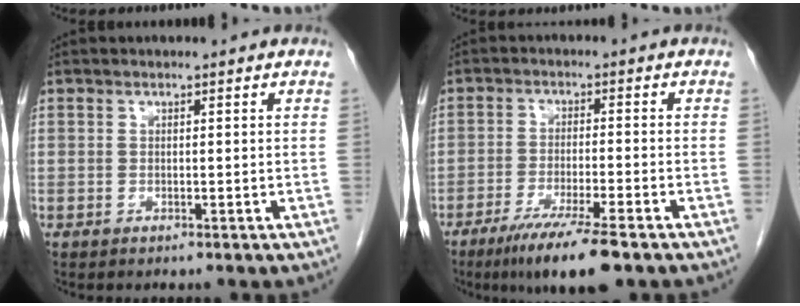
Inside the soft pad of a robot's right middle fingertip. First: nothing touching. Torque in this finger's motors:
{"motor_torque": [1.33, -0.81, 0.49, 0.13]}